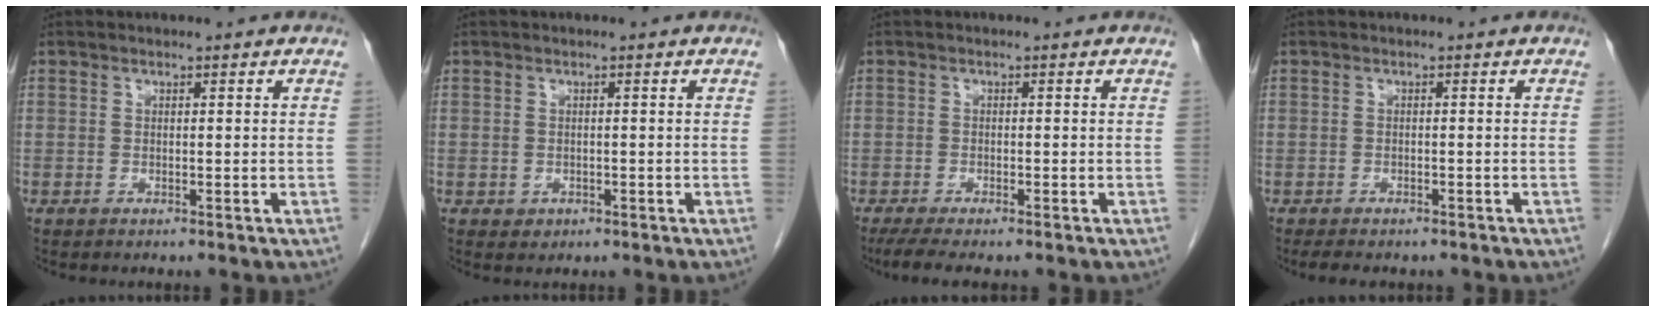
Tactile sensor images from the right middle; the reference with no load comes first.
{"total": 1.1, "force": [-0.4, 1.0, 0.4], "torque": [-0.008, 0.003, 0.001]}
{"total": 4.9, "force": [-3.7, 0.8, 3.1], "torque": [-0.051, -0.012, -0.058]}
{"total": 5.5, "force": [-4.5, 2.0, 2.4], "torque": [-0.033, -0.008, -0.056]}